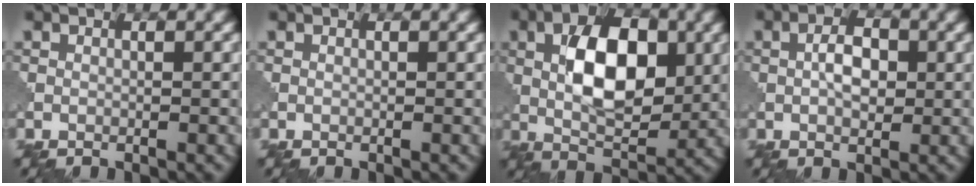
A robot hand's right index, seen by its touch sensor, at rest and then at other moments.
{"total": 0.0}
{"total": 8.6, "force": [1.8, 4.5, 7.1], "torque": [-0.118, 0.007, 0.030]}
{"total": 2.7, "force": [0.5, 1.5, 2.2], "torque": [-0.040, 0.003, 0.007]}